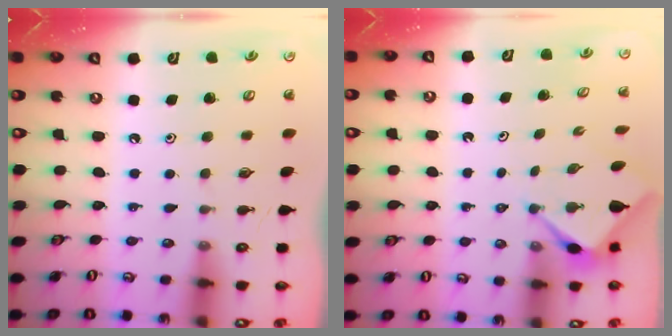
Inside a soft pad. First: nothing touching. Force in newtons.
{"total": 3.0, "press": 3.0, "slide": 0.2}